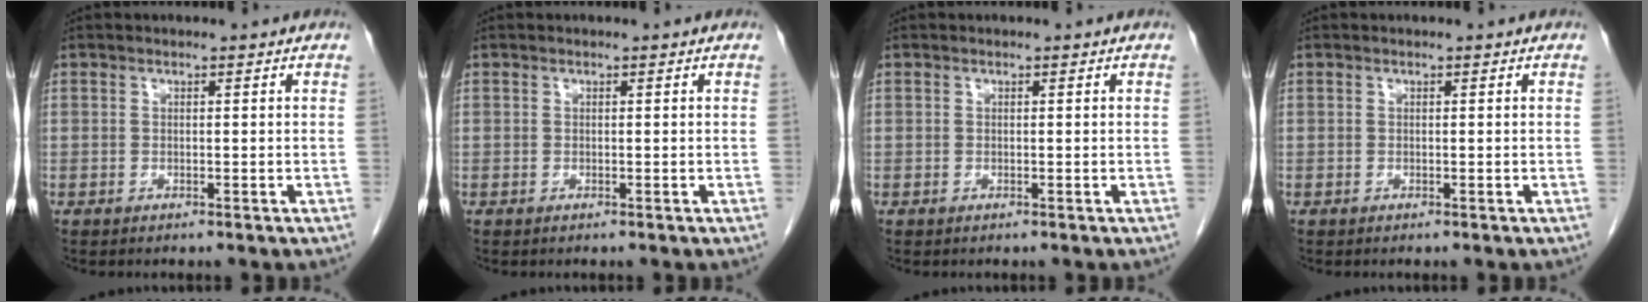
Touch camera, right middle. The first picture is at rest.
{"total": 0.0}
{"total": 0.0}
{"total": 0.0}